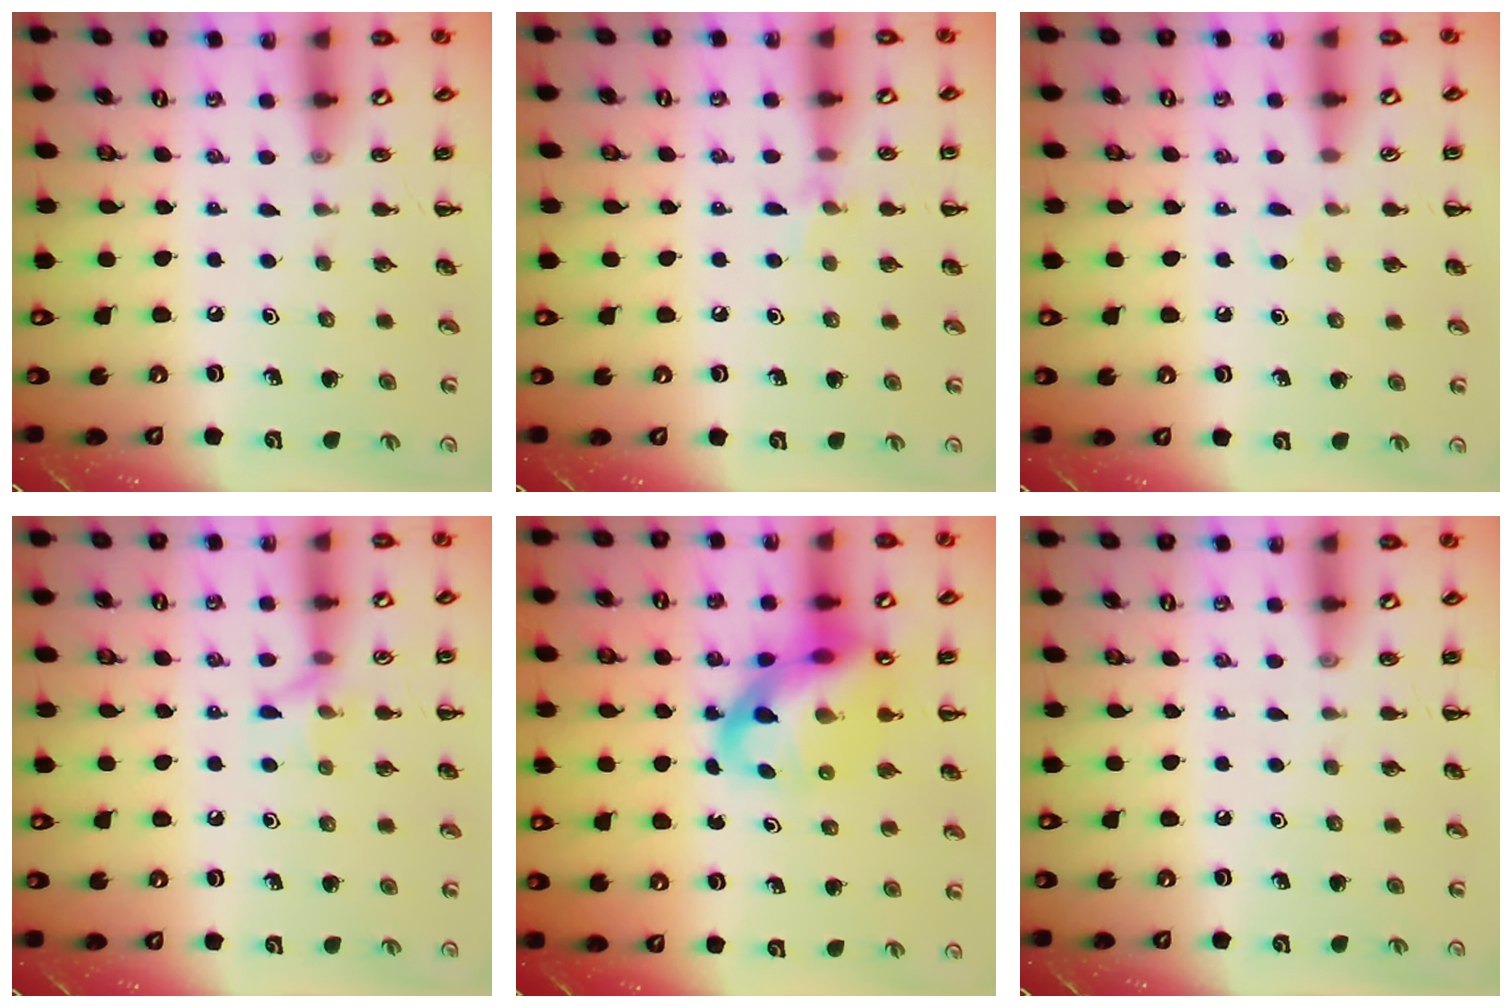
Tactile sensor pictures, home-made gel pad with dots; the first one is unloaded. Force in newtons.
{"total": 5.1, "press": 4.9, "slide": 1.5}
{"total": 2.8, "press": 2.7, "slide": 1.0}
{"total": 5.8, "press": 5.6, "slide": 1.6}
{"total": 15.8, "press": 15.2, "slide": 4.1}
{"total": 0.0}